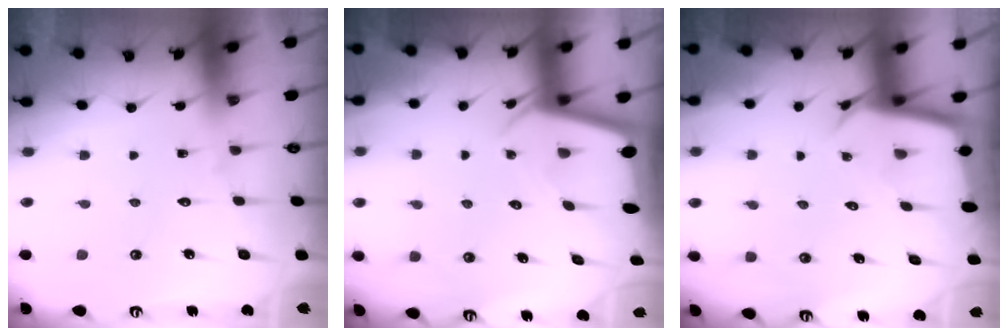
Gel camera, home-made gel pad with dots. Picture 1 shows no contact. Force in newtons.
{"total": 2.5, "press": 2.5, "slide": 0.2}
{"total": 2.9, "press": 2.9, "slide": 0.1}